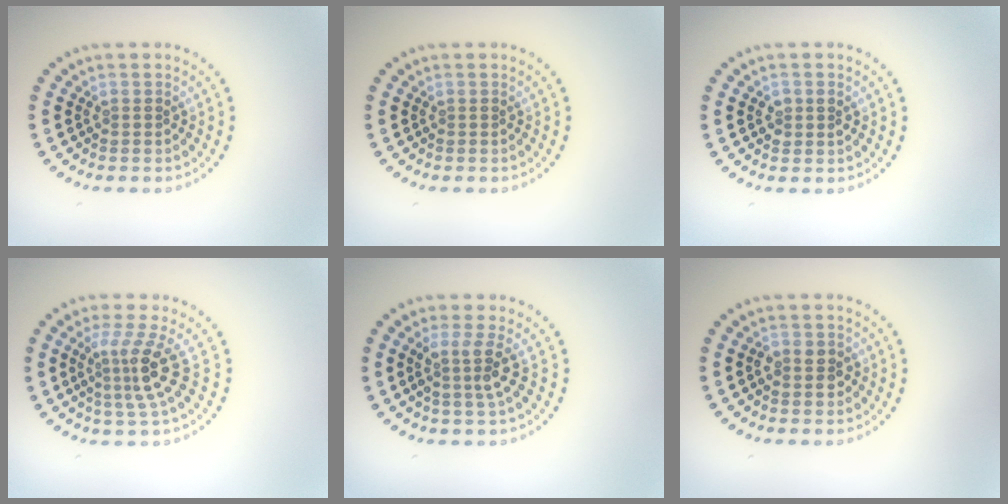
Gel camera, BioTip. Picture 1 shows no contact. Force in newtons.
{"total": 0.0}
{"total": 1.4, "press": 1.4, "slide": 0.3}
{"total": 3.7, "press": 2.5, "slide": 2.8}
{"total": 2.7, "press": 2.0, "slide": 1.8}
{"total": 1.9, "press": 1.8, "slide": 0.5}